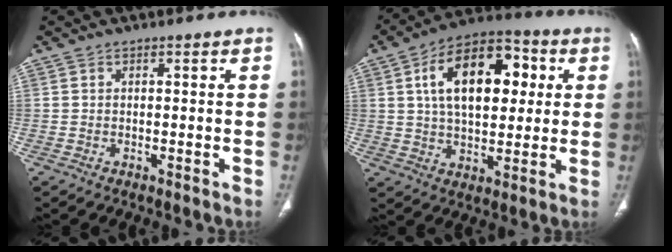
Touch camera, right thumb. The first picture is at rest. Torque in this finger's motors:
{"motor_torque": [-0.26, 2.83, 1.10, 0.43, 0.44]}